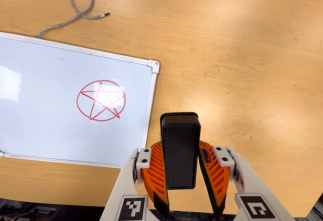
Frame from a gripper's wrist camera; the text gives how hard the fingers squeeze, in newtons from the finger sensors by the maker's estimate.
{"total": 6.6, "left": 5.4, "right": 7.9}